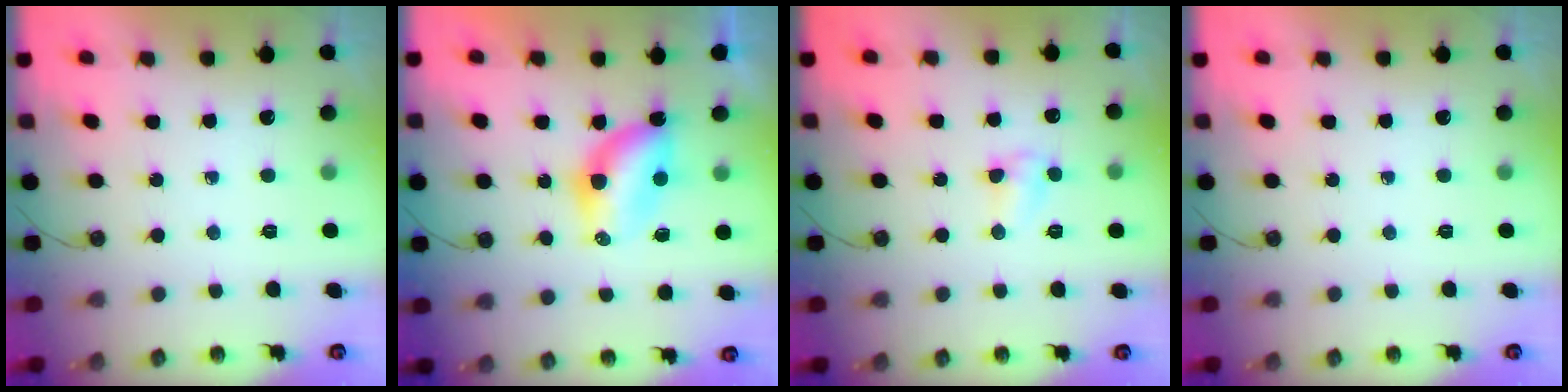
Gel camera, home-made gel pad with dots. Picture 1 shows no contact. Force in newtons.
{"total": 6.5, "press": 6.5, "slide": 0.2}
{"total": 3.8, "press": 3.8, "slide": 0.5}
{"total": 0.0}